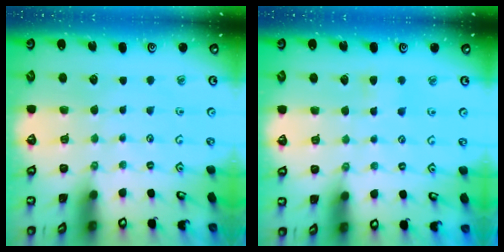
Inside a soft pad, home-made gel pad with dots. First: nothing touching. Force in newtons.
{"total": 3.5, "press": 3.5, "slide": 0.6}